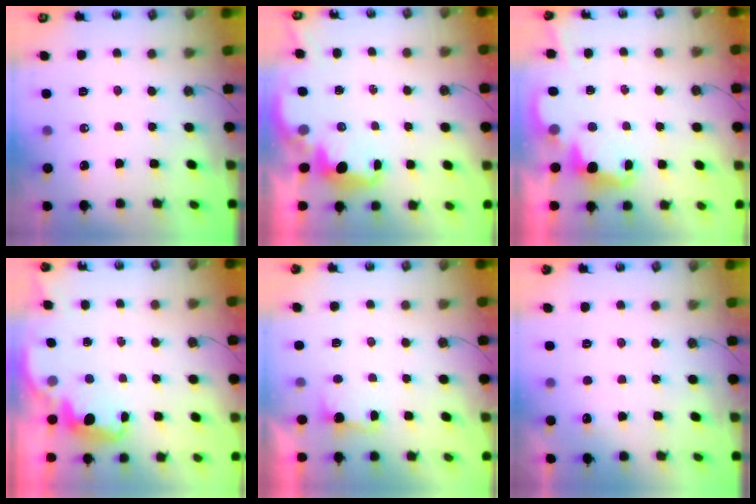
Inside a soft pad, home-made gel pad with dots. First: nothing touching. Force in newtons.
{"total": 2.6, "press": 2.6, "slide": 0.4}
{"total": 2.5, "press": 2.5, "slide": 0.6}
{"total": 2.3, "press": 2.3, "slide": 0.5}
{"total": 2.1, "press": 1.9, "slide": 0.9}
{"total": 4.8, "press": 4.7, "slide": 1.1}